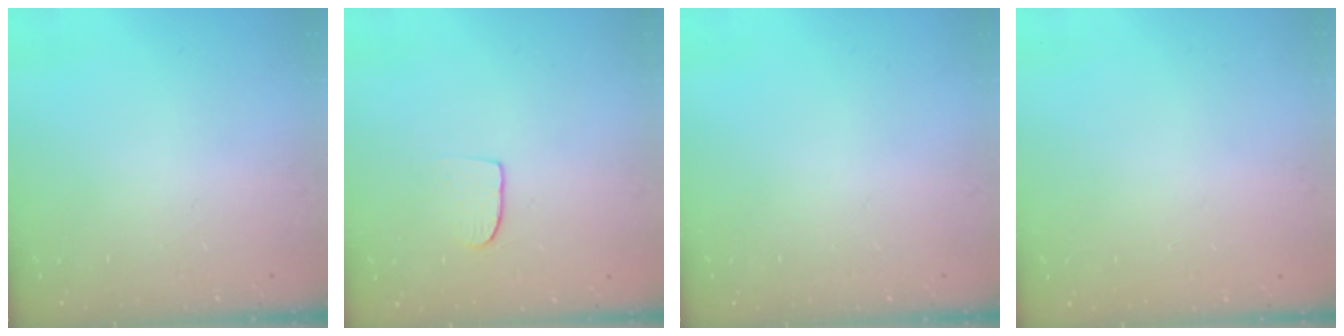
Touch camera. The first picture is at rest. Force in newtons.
{"total": 6.4, "press": 6.3, "slide": 0.4}
{"total": 0.0}
{"total": 0.0}